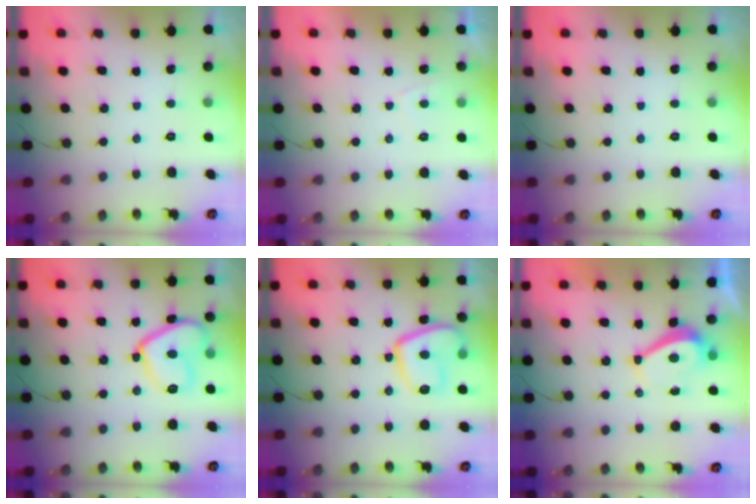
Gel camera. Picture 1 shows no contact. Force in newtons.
{"total": 1.0, "press": 0.8, "slide": 0.6}
{"total": 0.0}
{"total": 13.2, "press": 13.1, "slide": 1.2}
{"total": 12.8, "press": 12.7, "slide": 1.3}
{"total": 4.4, "press": 4.3, "slide": 0.6}